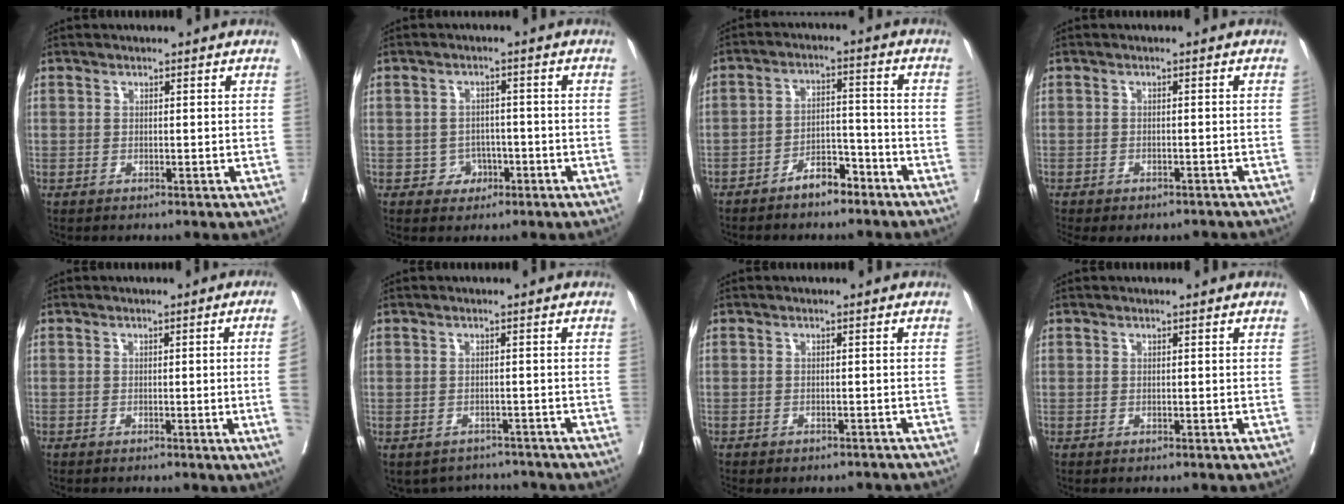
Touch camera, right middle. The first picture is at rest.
{"total": 3.0, "force": [-1.2, 2.7, 0.7], "torque": [0.000, 0.011, -0.013]}
{"total": 5.4, "force": [-4.1, 2.1, 2.7], "torque": [-0.048, 0.015, -0.069]}
{"total": 7.6, "force": [-6.1, 3.4, 2.8], "torque": [-0.050, 0.003, -0.074]}
{"total": 5.2, "force": [-0.8, -2.0, 4.8], "torque": [-0.057, -0.011, -0.010]}
{"total": 5.3, "force": [-4.8, 2.2, -0.2], "torque": [0.010, 0.015, -0.059]}
{"total": 4.3, "force": [-3.7, 1.7, 1.2], "torque": [-0.007, 0.005, -0.046]}
{"total": 0.0}